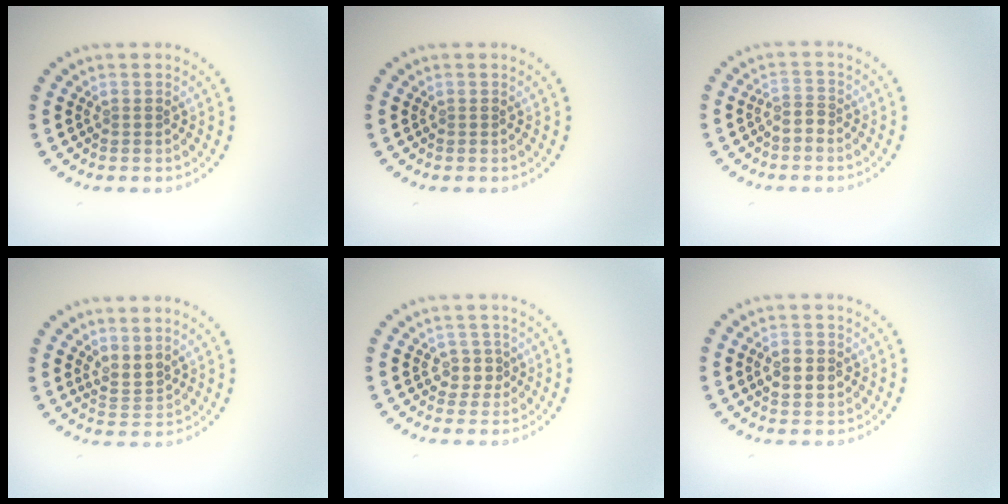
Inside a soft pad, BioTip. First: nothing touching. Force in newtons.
{"total": 0.0}
{"total": 1.6, "press": 1.2, "slide": 1.1}
{"total": 1.8, "press": 1.4, "slide": 1.2}
{"total": 1.8, "press": 1.4, "slide": 1.1}
{"total": 2.4, "press": 2.4, "slide": 0.1}